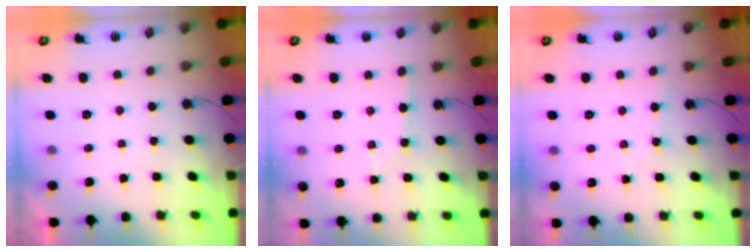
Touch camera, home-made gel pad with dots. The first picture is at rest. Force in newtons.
{"total": 3.8, "press": 3.8, "slide": 0.5}
{"total": 3.0, "press": 3.0, "slide": 0.4}